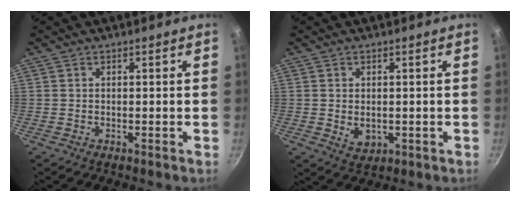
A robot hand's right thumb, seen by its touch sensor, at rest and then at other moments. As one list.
[{"total": 3.8, "force": [-0.2, 2.8, 2.6], "torque": [-0.039, -0.008, 0.004]}]